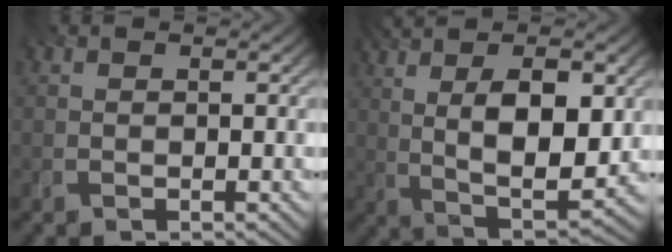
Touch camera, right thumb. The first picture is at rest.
{"total": 12.0, "force": [2.5, 4.8, 10.7], "torque": [-0.193, 0.000, 0.039]}